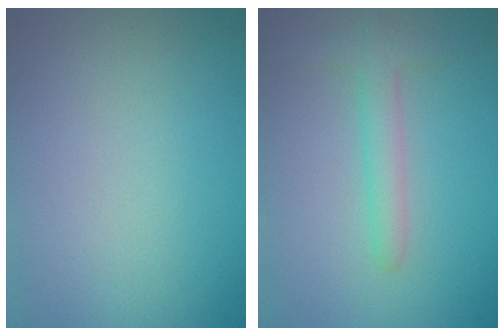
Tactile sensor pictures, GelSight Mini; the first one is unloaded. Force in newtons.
{"total": 2.6, "press": 2.6, "slide": 0.2}